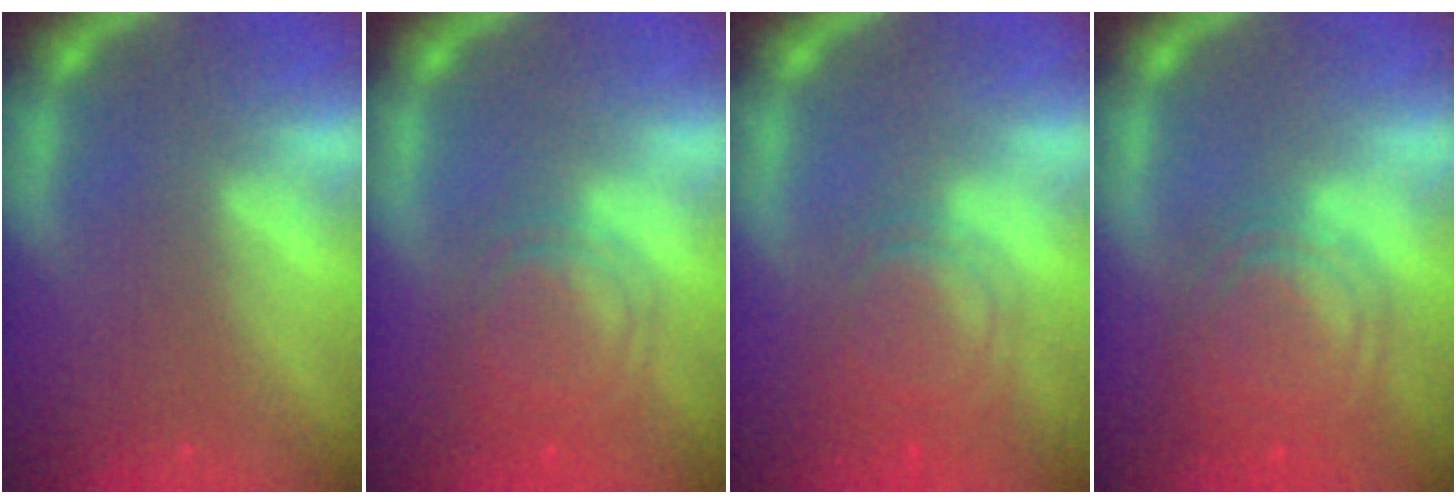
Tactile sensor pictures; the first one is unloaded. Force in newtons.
{"total": 6.0}
{"total": 5.6}
{"total": 8.0}